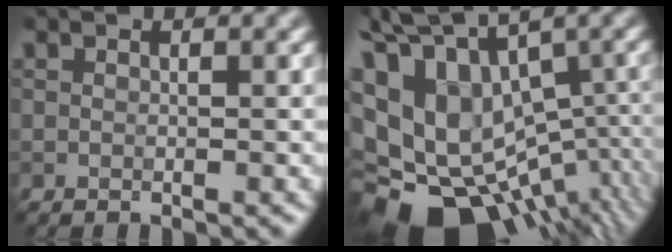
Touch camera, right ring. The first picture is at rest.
{"total": 14.5, "force": [-1.3, 9.3, 11.1], "torque": [-0.177, 0.014, 0.025]}